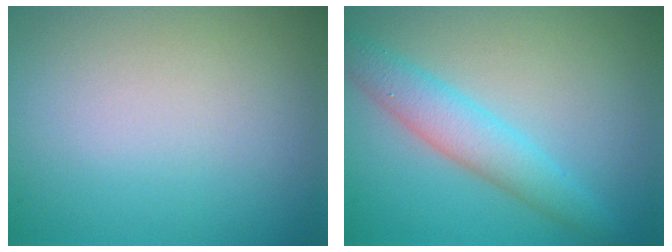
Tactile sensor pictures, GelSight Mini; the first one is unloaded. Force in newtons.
{"total": 3.7, "press": 3.7, "slide": 0.1}